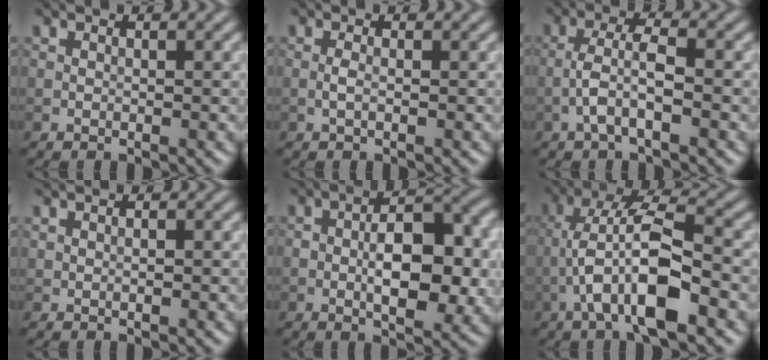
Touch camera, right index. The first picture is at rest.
{"total": 0.9, "force": [-0.3, 0.2, 0.9], "torque": [-0.019, -0.001, -0.007]}
{"total": 3.1, "force": [-1.2, 0.7, 2.8], "torque": [-0.058, 0.009, -0.029]}
{"total": 0.6, "force": [0.0, 0.2, 0.5], "torque": [-0.010, 0.000, 0.002]}
{"total": 7.9, "force": [-1.0, 3.7, 6.9], "torque": [-0.103, 0.004, -0.017]}
{"total": 8.3, "force": [-2.8, 2.3, 7.5], "torque": [-0.146, 0.013, -0.055]}